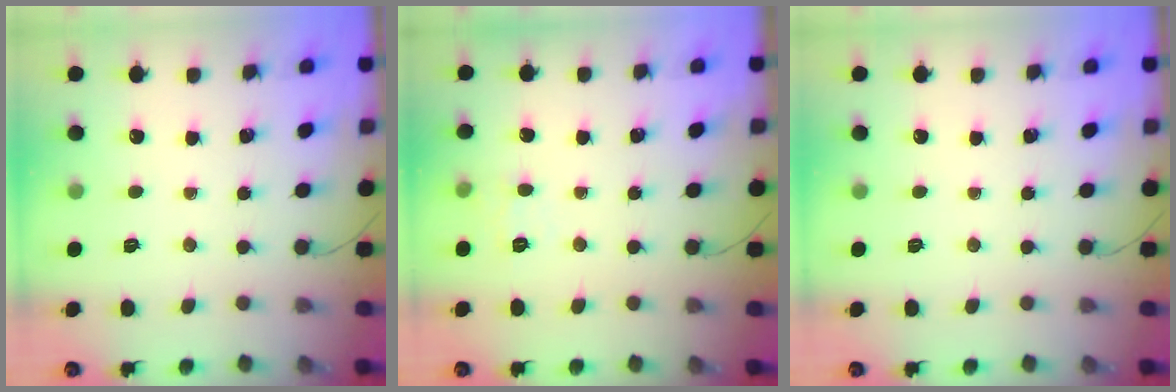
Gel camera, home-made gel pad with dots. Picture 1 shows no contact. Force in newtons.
{"total": 4.8, "press": 4.5, "slide": 1.4}
{"total": 0.0}